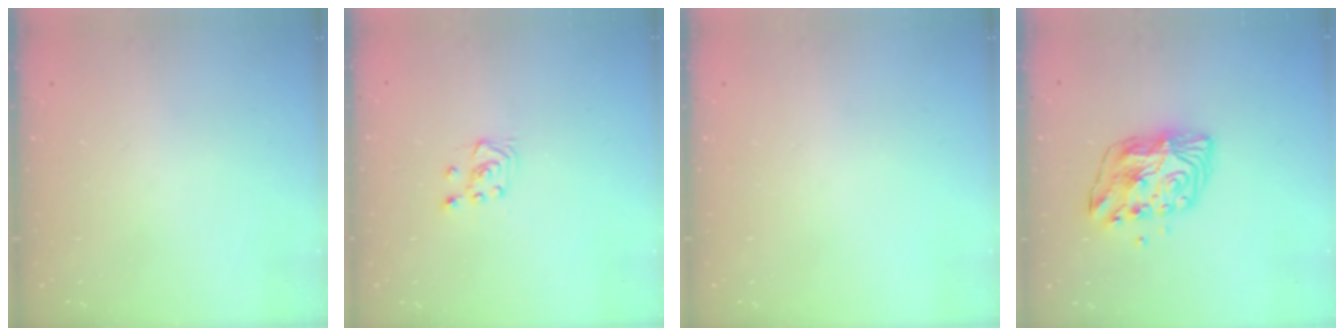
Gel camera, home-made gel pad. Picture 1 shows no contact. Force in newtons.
{"total": 3.9, "press": 3.8, "slide": 0.7}
{"total": 0.0}
{"total": 10.2, "press": 10.2, "slide": 0.6}